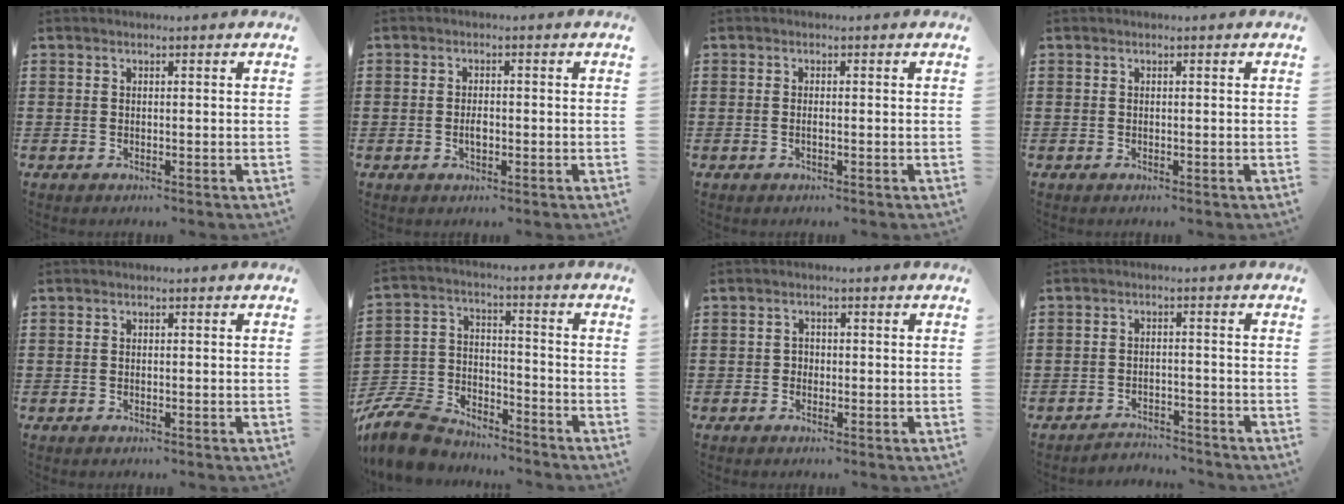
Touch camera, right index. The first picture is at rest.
{"total": 2.1, "force": [-0.5, 0.9, 1.8], "torque": [-0.035, 0.001, -0.008]}
{"total": 0.7, "force": [-0.3, 0.1, 0.6], "torque": [-0.012, -0.003, -0.004]}
{"total": 0.0}
{"total": 0.0}
{"total": 10.0, "force": [-9.2, 2.6, 2.6], "torque": [-0.071, 0.020, -0.186]}
{"total": 1.2, "force": [-0.6, 0.9, 0.4], "torque": [-0.011, 0.001, -0.013]}
{"total": 3.0, "force": [-3.0, 0.2, -0.1], "torque": [-0.007, -0.001, -0.065]}